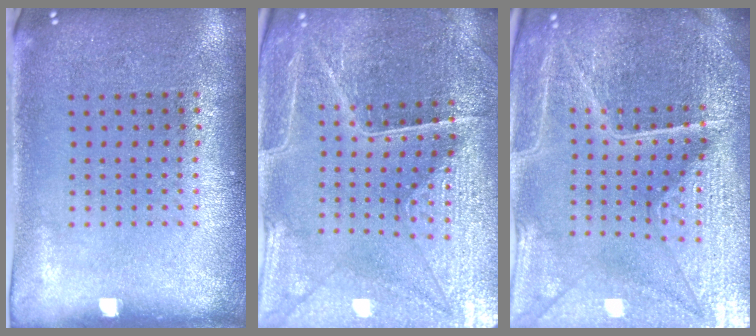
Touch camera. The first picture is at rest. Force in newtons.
{"total": 3.8, "press": 3.8, "slide": 0.5}
{"total": 6.0, "press": 5.4, "slide": 2.5}